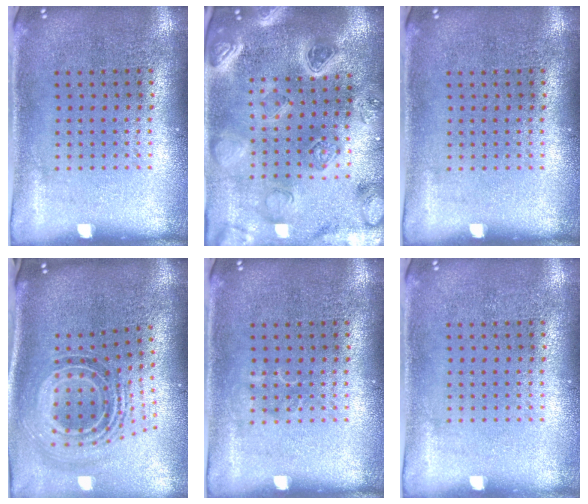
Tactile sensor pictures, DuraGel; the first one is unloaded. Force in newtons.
{"total": 2.9, "press": 2.9, "slide": 0.7}
{"total": 0.0}
{"total": 1.8, "press": 1.3, "slide": 1.2}
{"total": 0.7, "press": 0.7, "slide": 0.2}
{"total": 0.0}